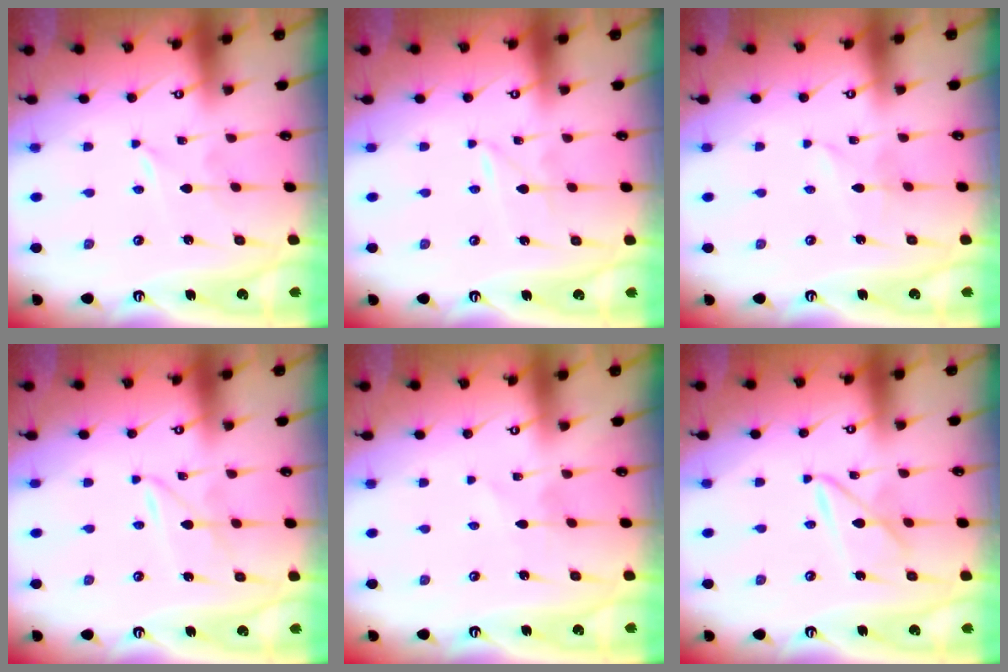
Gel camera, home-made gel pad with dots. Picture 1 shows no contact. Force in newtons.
{"total": 1.5, "press": 1.5, "slide": 0.2}
{"total": 1.6, "press": 1.6, "slide": 0.2}
{"total": 2.3, "press": 2.3, "slide": 0.3}
{"total": 1.4, "press": 1.4, "slide": 0.2}
{"total": 7.7, "press": 7.7, "slide": 0.6}